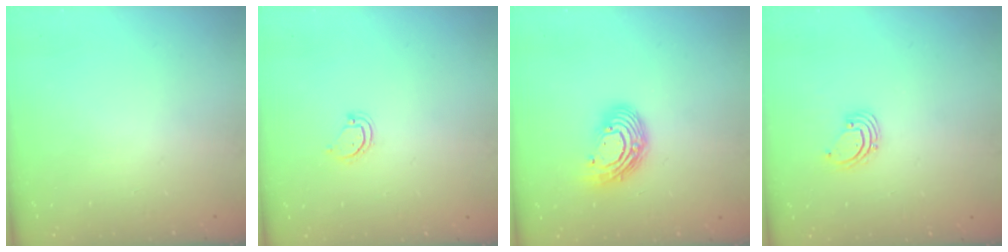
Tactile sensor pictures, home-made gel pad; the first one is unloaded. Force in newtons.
{"total": 3.1, "press": 3.1, "slide": 0.4}
{"total": 11.9, "press": 11.9, "slide": 1.0}
{"total": 1.6, "press": 1.6, "slide": 0.1}